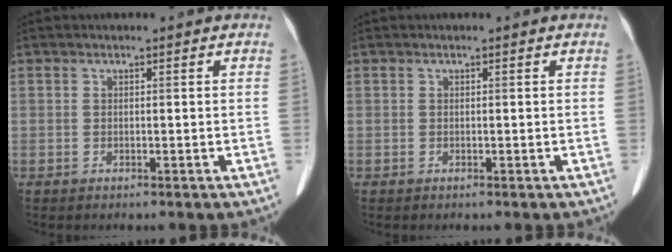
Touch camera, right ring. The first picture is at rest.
{"total": 0.0}